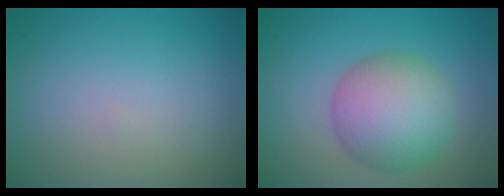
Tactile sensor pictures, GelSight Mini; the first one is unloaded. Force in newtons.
{"total": 7.0, "press": 7.0, "slide": 0.2}